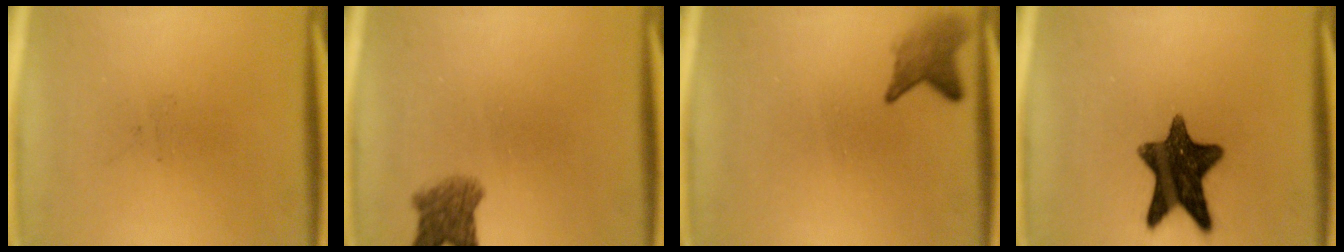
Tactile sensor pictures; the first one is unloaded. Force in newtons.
{"total": 4.3}
{"total": 2.9}
{"total": 12.8}